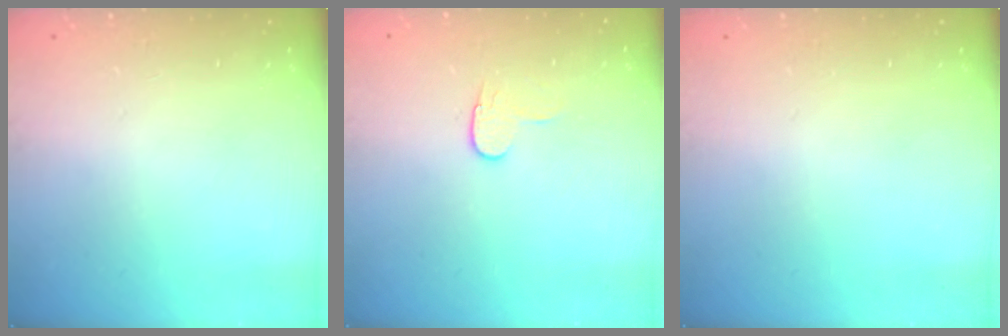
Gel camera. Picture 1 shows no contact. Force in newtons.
{"total": 6.2, "press": 6.2, "slide": 0.5}
{"total": 0.0}